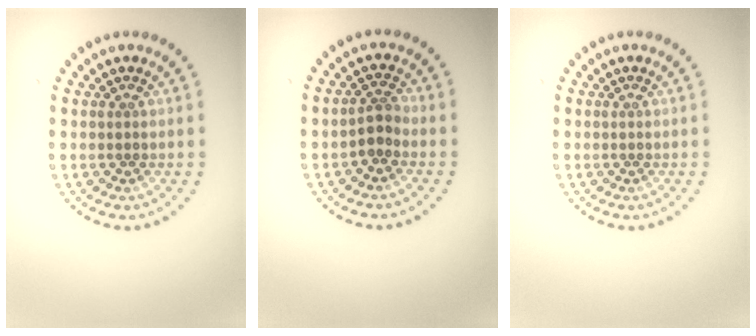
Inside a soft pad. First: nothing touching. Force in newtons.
{"total": 1.7, "press": 1.4, "slide": 1.0}
{"total": 0.0}